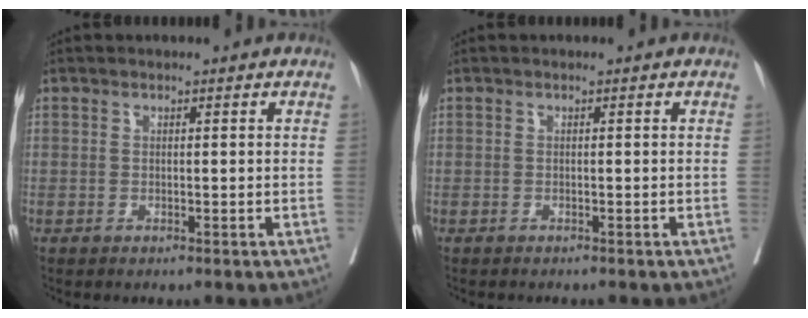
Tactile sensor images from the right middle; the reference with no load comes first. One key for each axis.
{"total": 0.9, "fx": -0.9, "fy": 0.2, "fz": 0.2, "tx": -0.010, "ty": -0.003, "tz": -0.013}